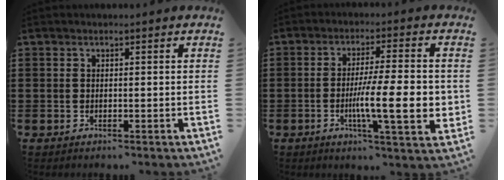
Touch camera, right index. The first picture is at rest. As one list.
[{"total": 12.1, "force": [-1.7, 2.2, 11.8], "torque": [-0.192, -0.011, -0.031]}]